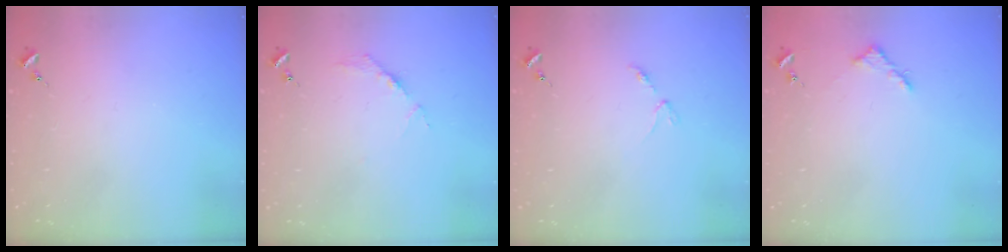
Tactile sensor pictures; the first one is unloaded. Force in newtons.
{"total": 3.6, "press": 3.6, "slide": 0.4}
{"total": 2.8, "press": 2.8, "slide": 0.5}
{"total": 5.6, "press": 5.6, "slide": 0.6}